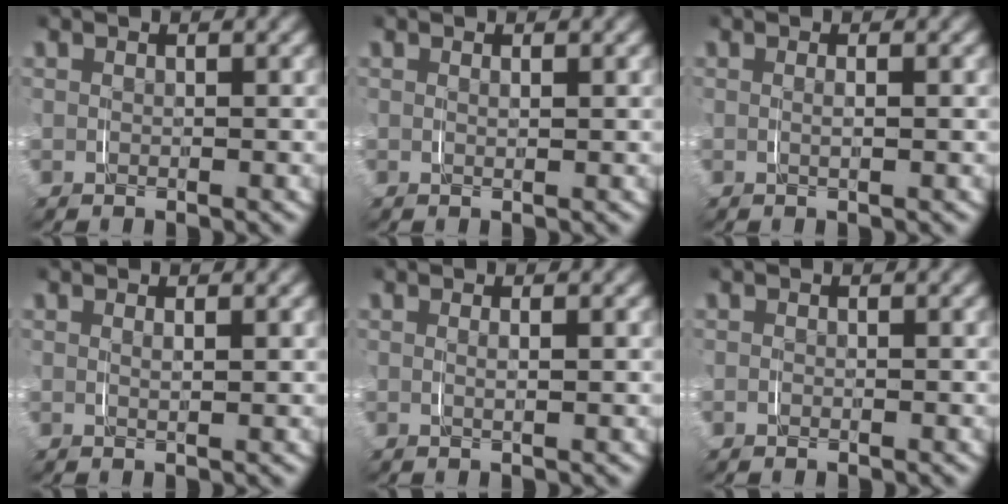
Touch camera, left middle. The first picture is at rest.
{"total": 0.7, "force": [0.4, -0.6, -0.2], "torque": [0.005, 0.002, 0.008]}
{"total": 0.8, "force": [0.1, -0.8, 0.0], "torque": [0.004, 0.002, 0.003]}
{"total": 1.1, "force": [0.6, -0.9, -0.2], "torque": [0.007, 0.005, 0.013]}
{"total": 1.0, "force": [0.4, -0.9, 0.0], "torque": [0.004, 0.004, 0.008]}
{"total": 0.7, "force": [-0.4, 0.6, 0.1], "torque": [-0.009, -0.003, -0.007]}